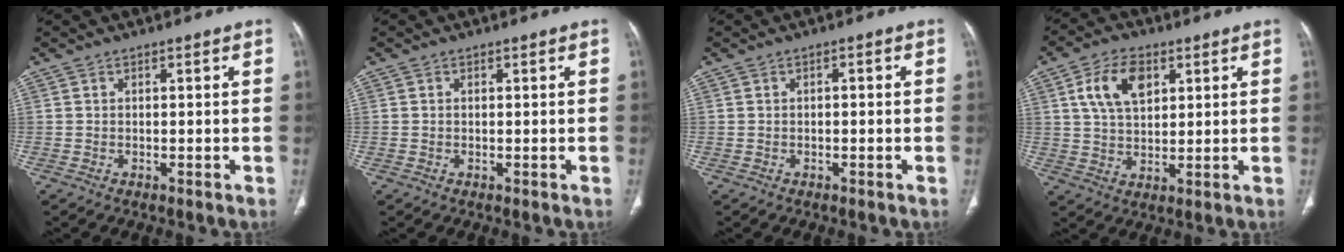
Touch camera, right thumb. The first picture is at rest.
{"total": 0.0}
{"total": 0.8, "force": [-0.1, 0.4, 0.7], "torque": [-0.006, 0.004, -0.004]}
{"total": 9.6, "force": [3.6, 5.8, 6.8], "torque": [-0.112, -0.009, 0.068]}